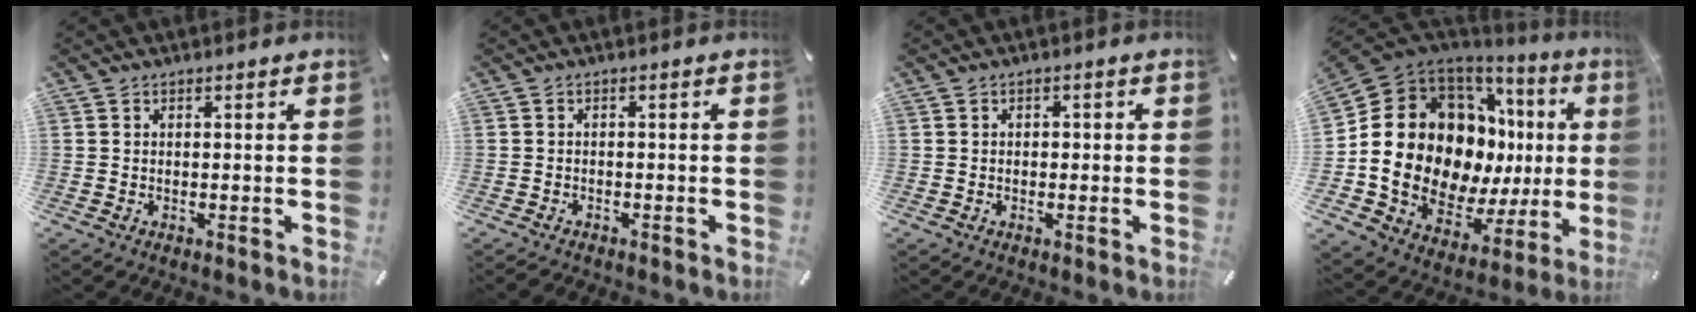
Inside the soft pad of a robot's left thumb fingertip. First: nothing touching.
{"total": 1.6, "force": [-1.4, 0.6, 0.3], "torque": [-0.007, 0.006, -0.030]}
{"total": 1.2, "force": [-0.5, 1.0, 0.5], "torque": [-0.010, 0.005, -0.012]}
{"total": 22.7, "force": [2.1, 15.8, 16.2], "torque": [-0.287, -0.054, 0.062]}